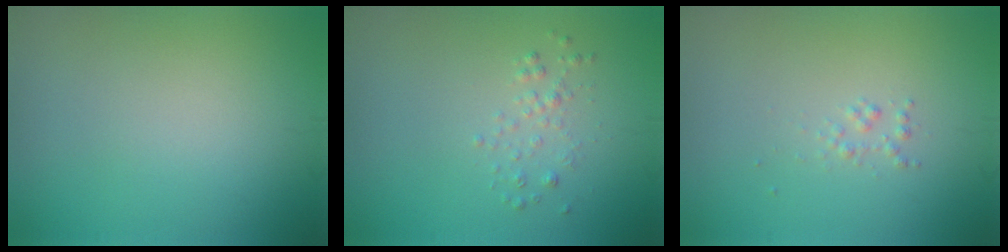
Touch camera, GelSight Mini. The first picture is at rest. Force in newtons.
{"total": 1.0, "press": 1.0, "slide": 0.0}
{"total": 0.7, "press": 0.7, "slide": 0.0}